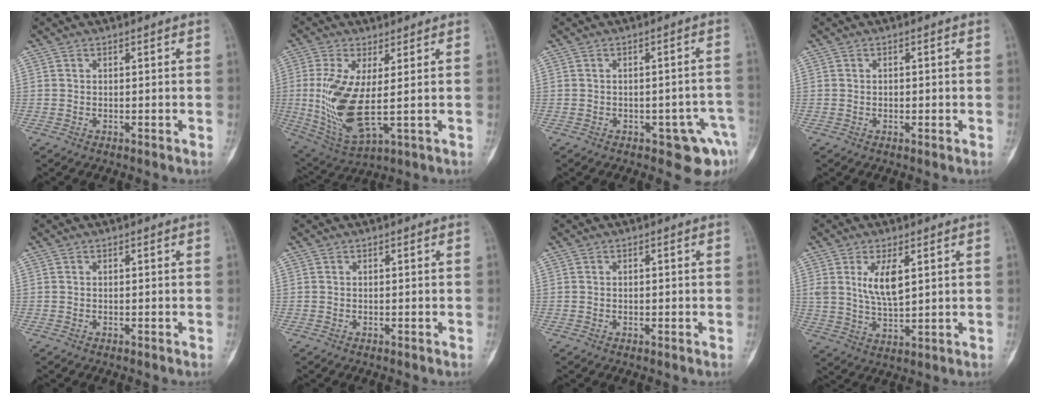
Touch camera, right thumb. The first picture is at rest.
{"total": 13.2, "force": [0.2, 4.6, 12.4], "torque": [-0.273, -0.019, 0.019]}
{"total": 7.5, "force": [-3.6, 3.5, 5.5], "torque": [-0.038, 0.024, -0.036]}
{"total": 1.1, "force": [0.0, 0.8, 0.8], "torque": [-0.010, 0.002, 0.000]}
{"total": 0.0}
{"total": 0.0}
{"total": 0.7, "force": [0.0, 0.5, 0.5], "torque": [-0.009, 0.002, 0.002]}
{"total": 7.3, "force": [2.5, 3.0, 6.1], "torque": [-0.110, -0.018, 0.058]}